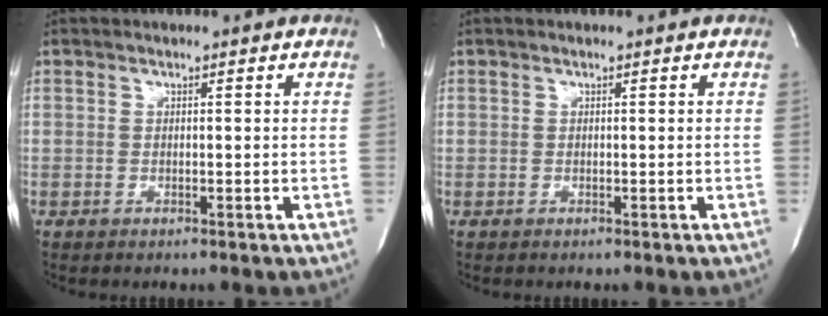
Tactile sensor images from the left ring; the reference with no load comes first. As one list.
[{"total": 0.0}]